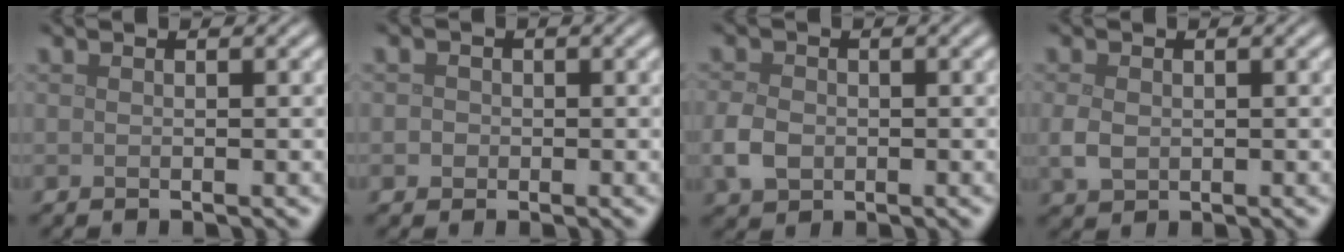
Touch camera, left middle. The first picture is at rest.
{"total": 1.3, "force": [0.1, 1.2, 0.4], "torque": [0.006, 0.001, -0.005]}
{"total": 3.0, "force": [-0.7, 2.3, 1.8], "torque": [-0.042, -0.003, -0.017]}
{"total": 2.0, "force": [-0.1, 1.6, 1.2], "torque": [-0.032, -0.004, -0.001]}